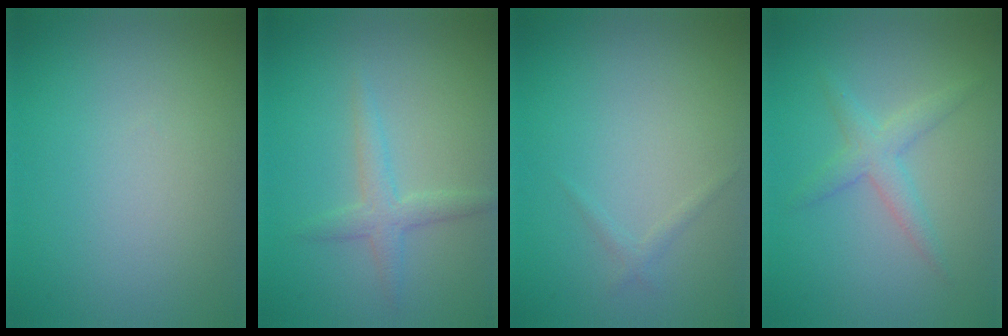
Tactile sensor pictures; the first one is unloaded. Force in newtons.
{"total": 2.1, "press": 2.1, "slide": 0.1}
{"total": 0.7, "press": 0.7, "slide": 0.0}
{"total": 2.3, "press": 2.3, "slide": 0.1}